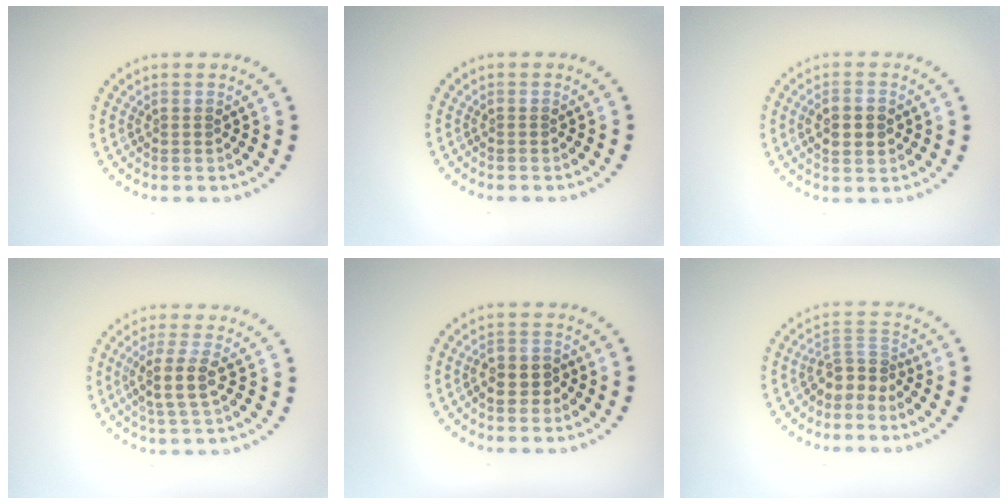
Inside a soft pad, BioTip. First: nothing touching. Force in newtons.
{"total": 0.0}
{"total": 2.9, "press": 2.9, "slide": 0.1}
{"total": 2.7, "press": 2.2, "slide": 1.6}
{"total": 2.6, "press": 2.4, "slide": 0.8}
{"total": 2.7, "press": 1.9, "slide": 2.0}